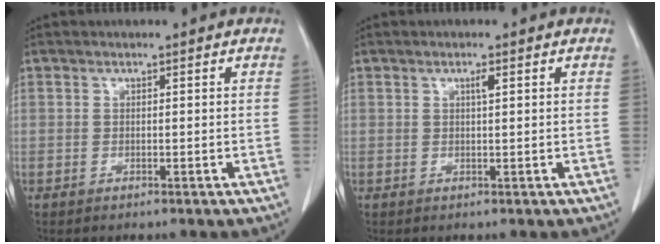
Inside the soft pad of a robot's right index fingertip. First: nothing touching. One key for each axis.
{"total": 1.1, "fx": 0.5, "fy": 0.0, "fz": 1.0, "tx": -0.019, "ty": 0.001, "tz": 0.008}